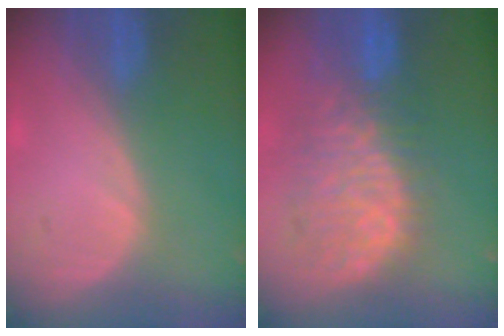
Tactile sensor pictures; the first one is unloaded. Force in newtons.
{"total": 10.7, "press": 9.4, "slide": 5.2}